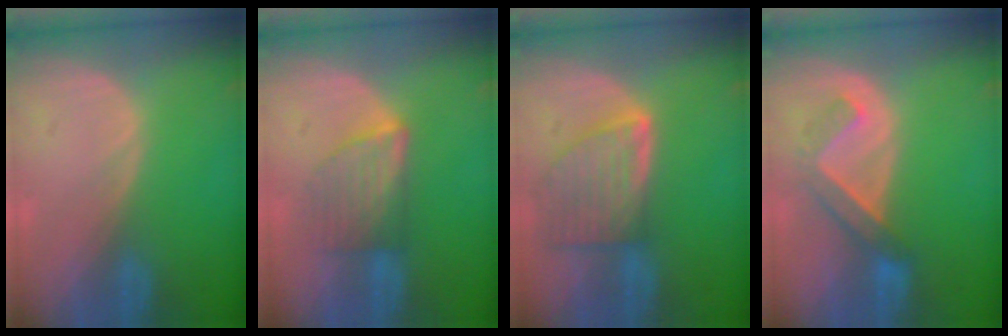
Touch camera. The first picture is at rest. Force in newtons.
{"total": 5.9, "press": 5.7, "slide": 1.3}
{"total": 8.0, "press": 7.2, "slide": 3.5}
{"total": 5.0, "press": 4.9, "slide": 1.0}